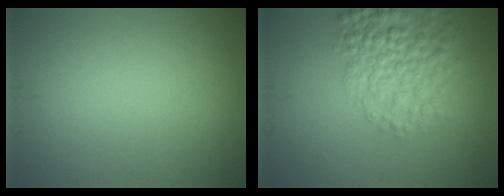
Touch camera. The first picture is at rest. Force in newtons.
{"total": 5.5, "press": 5.5, "slide": 0.2}